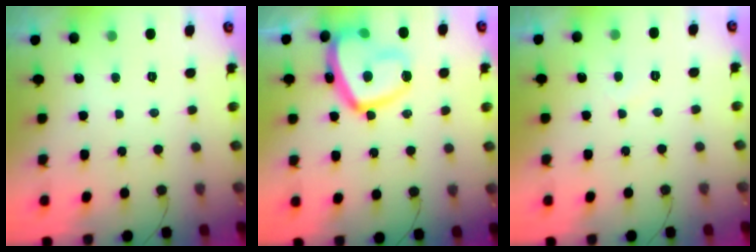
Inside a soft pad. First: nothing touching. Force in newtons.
{"total": 19.1, "press": 19.0, "slide": 1.8}
{"total": 2.5, "press": 2.4, "slide": 0.5}